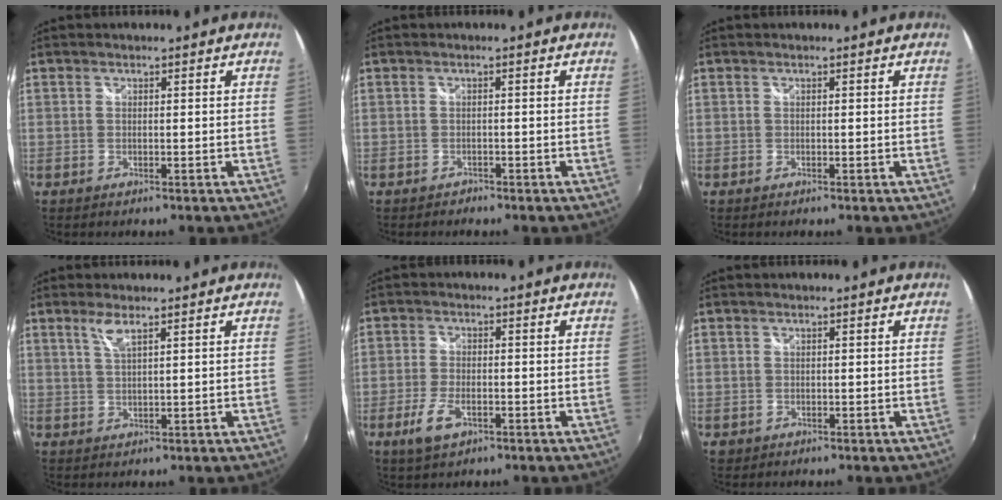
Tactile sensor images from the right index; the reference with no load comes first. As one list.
[{"total": 1.2, "force": [-1.1, 0.7, 0.1], "torque": [-0.006, -0.001, -0.017]}, {"total": 0.0}, {"total": 2.9, "force": [1.9, 0.3, 2.2], "torque": [-0.045, 0.001, 0.037]}, {"total": 5.8, "force": [-2.8, 2.7, 4.3], "torque": [-0.102, -0.008, -0.051]}, {"total": 1.4, "force": [-0.2, 1.3, 0.2], "torque": [-0.003, -0.001, -0.002]}]